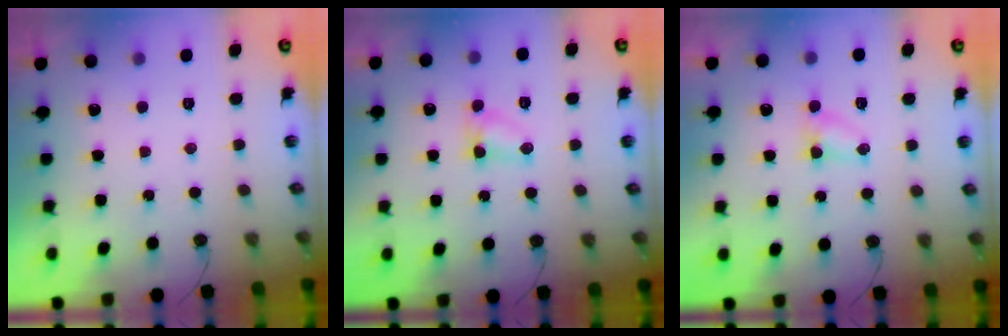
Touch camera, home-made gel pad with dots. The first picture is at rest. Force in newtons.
{"total": 3.8, "press": 3.8, "slide": 0.3}
{"total": 3.6, "press": 3.6, "slide": 0.4}